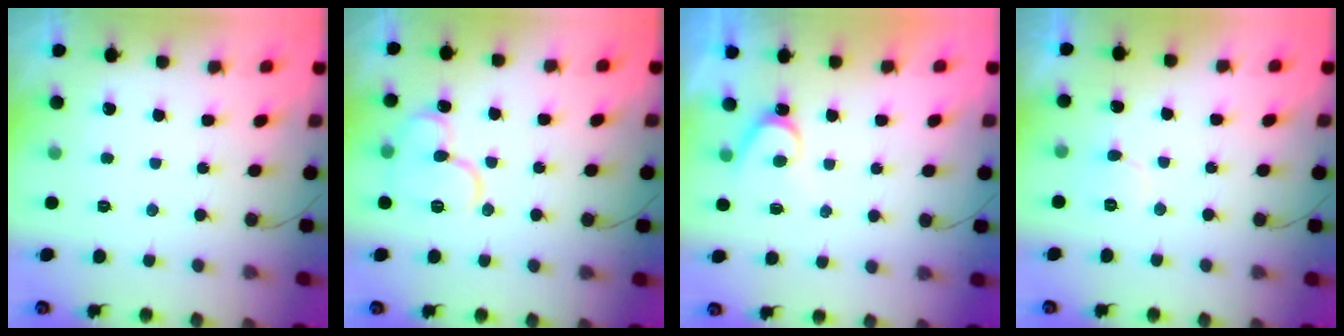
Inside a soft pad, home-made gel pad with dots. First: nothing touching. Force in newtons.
{"total": 12.2, "press": 12.1, "slide": 1.7}
{"total": 5.3, "press": 5.3, "slide": 0.5}
{"total": 4.5, "press": 4.5, "slide": 0.3}